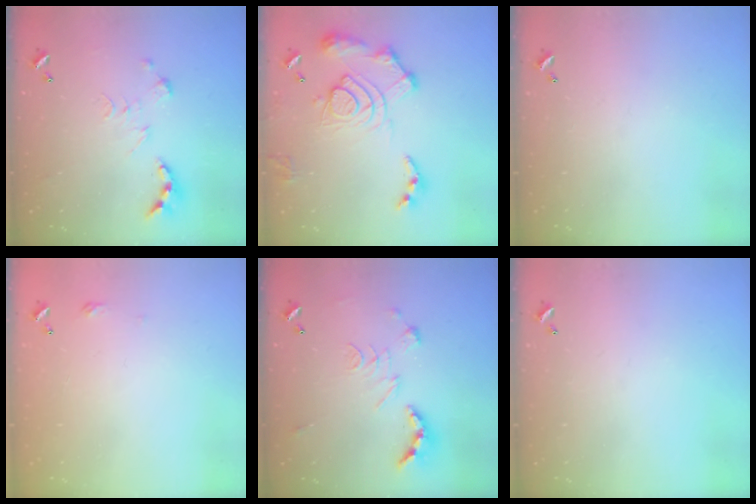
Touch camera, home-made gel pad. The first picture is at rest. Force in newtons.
{"total": 16.1, "press": 16.0, "slide": 2.0}
{"total": 0.0}
{"total": 2.7, "press": 2.6, "slide": 0.4}
{"total": 2.5, "press": 2.0, "slide": 1.5}
{"total": 0.0}